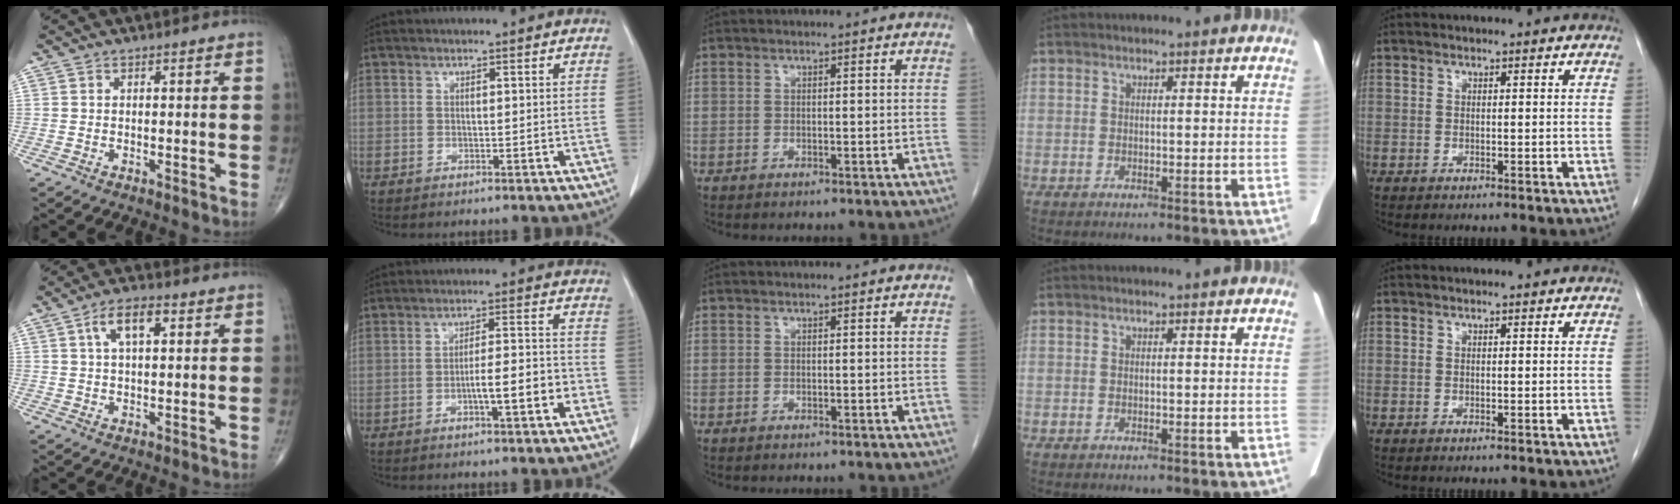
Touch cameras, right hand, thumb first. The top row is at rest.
{"thumb": {"total": 6.5, "force": [2.2, 2.9, 5.4], "torque": [-0.096, 0.008, 0.039]}, "index": {"total": 6.3, "force": [-2.3, 0.7, 5.8], "torque": [-0.093, 0.013, -0.032]}}